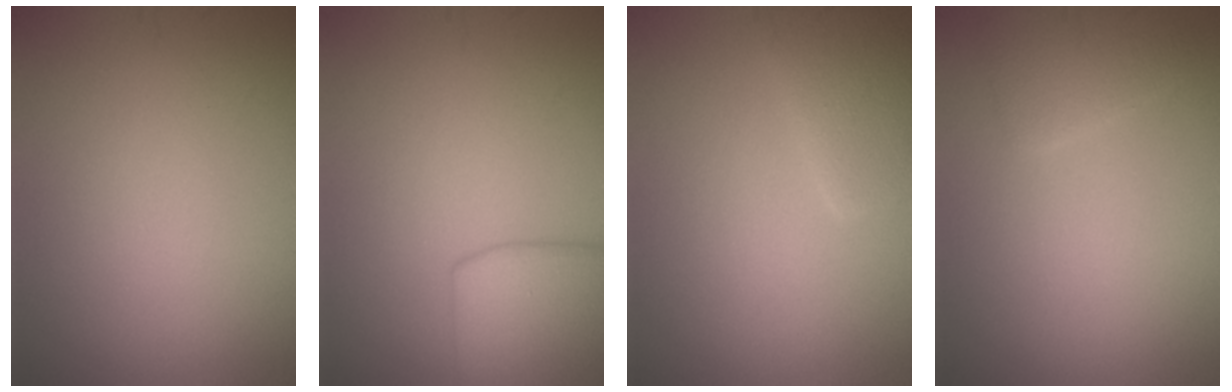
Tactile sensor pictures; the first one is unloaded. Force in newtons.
{"total": 6.4, "press": 6.4, "slide": 0.3}
{"total": 3.7, "press": 3.6, "slide": 0.2}
{"total": 2.2, "press": 2.2, "slide": 0.1}